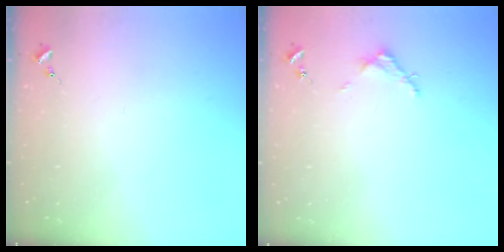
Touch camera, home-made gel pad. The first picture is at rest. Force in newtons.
{"total": 3.1, "press": 3.1, "slide": 0.4}